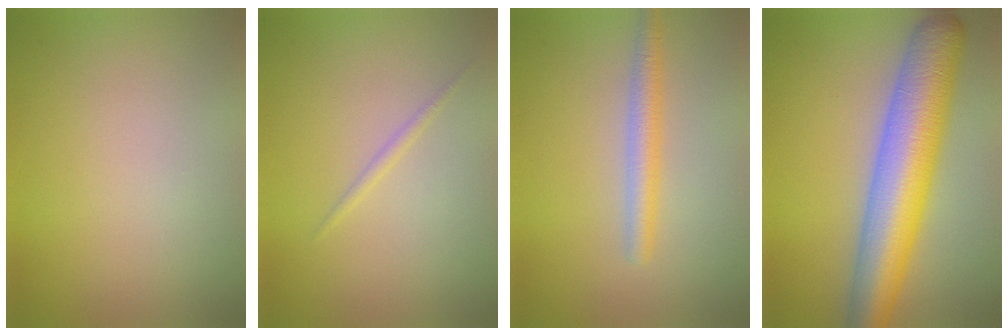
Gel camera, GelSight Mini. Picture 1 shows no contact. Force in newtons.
{"total": 0.7, "press": 0.7, "slide": 0.1}
{"total": 2.4, "press": 2.4, "slide": 0.1}
{"total": 9.6, "press": 9.6, "slide": 0.3}